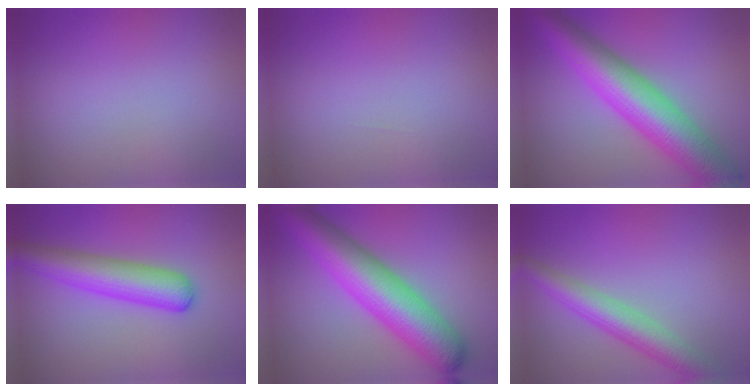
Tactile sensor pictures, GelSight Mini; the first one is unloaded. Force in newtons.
{"total": 0.0}
{"total": 10.0, "press": 10.0, "slide": 0.1}
{"total": 5.5, "press": 5.5, "slide": 0.2}
{"total": 10.0, "press": 10.0, "slide": 0.3}
{"total": 5.0, "press": 5.0, "slide": 0.3}